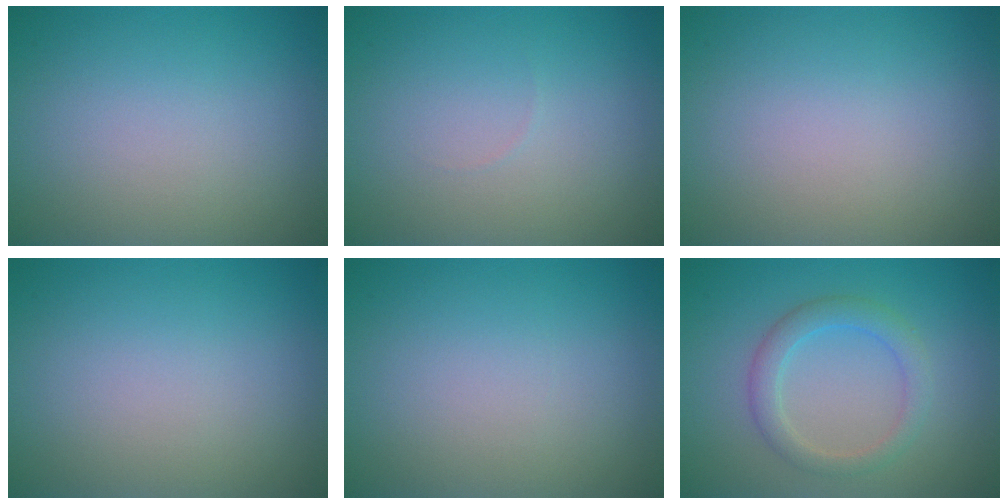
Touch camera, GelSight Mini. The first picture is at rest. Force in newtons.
{"total": 0.0}
{"total": 0.0}
{"total": 0.0}
{"total": 0.0}
{"total": 2.7, "press": 2.6, "slide": 0.3}